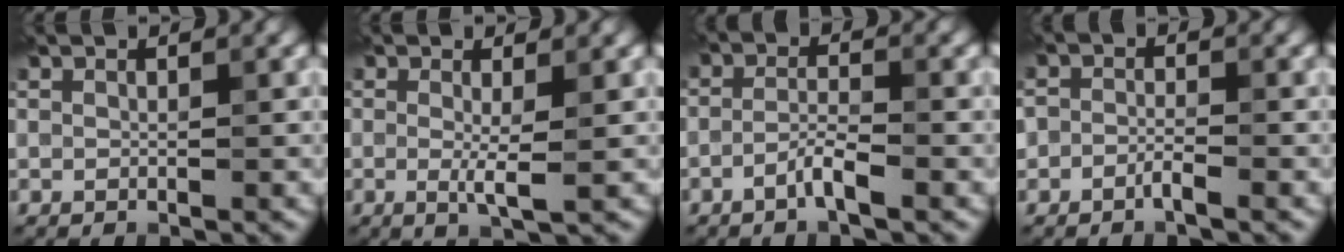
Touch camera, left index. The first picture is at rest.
{"total": 2.3, "force": [-0.1, 0.3, 2.3], "torque": [-0.044, -0.008, -0.002]}
{"total": 2.2, "force": [-1.3, 0.4, 1.7], "torque": [-0.034, 0.007, -0.030]}
{"total": 1.2, "force": [-0.9, 0.4, 0.7], "torque": [-0.014, 0.004, -0.020]}